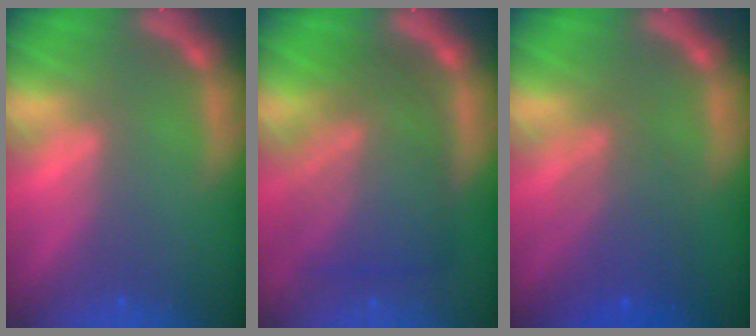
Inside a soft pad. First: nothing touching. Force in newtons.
{"total": 9.1}
{"total": 5.1}